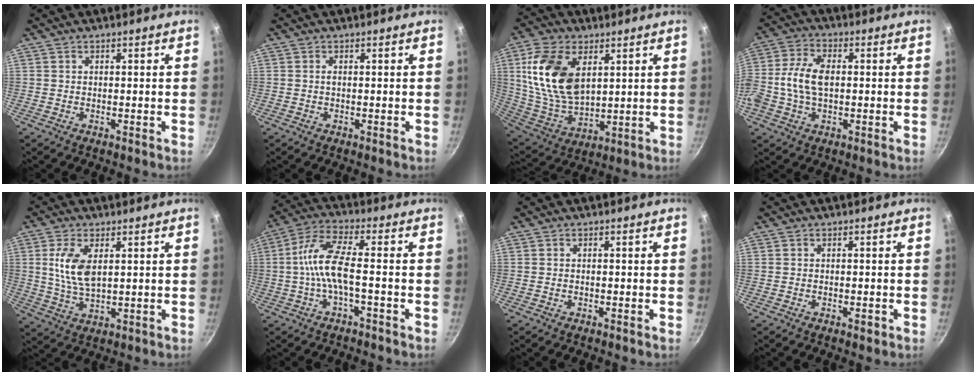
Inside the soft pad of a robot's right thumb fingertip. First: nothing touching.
{"total": 0.6, "force": [0.0, 0.3, 0.5], "torque": [-0.010, 0.002, -0.001]}
{"total": 18.0, "force": [5.1, 10.8, 13.4], "torque": [-0.241, -0.018, 0.109]}
{"total": 9.6, "force": [-0.1, 6.0, 7.5], "torque": [-0.152, 0.022, -0.014]}
{"total": 8.6, "force": [2.0, 4.3, 7.1], "torque": [-0.138, -0.010, 0.042]}
{"total": 9.2, "force": [-1.7, 2.7, 8.6], "torque": [-0.191, 0.029, -0.046]}
{"total": 0.5, "force": [-0.2, 0.3, 0.3], "torque": [-0.005, 0.003, -0.003]}
{"total": 1.2, "force": [-0.5, 0.6, 1.0], "torque": [-0.015, 0.002, -0.009]}